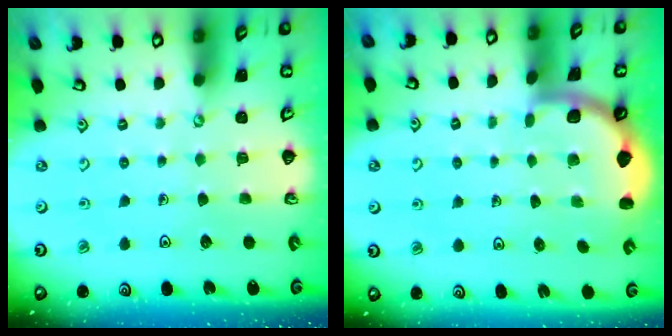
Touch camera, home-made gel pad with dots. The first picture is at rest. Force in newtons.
{"total": 1.6, "press": 1.6, "slide": 0.0}